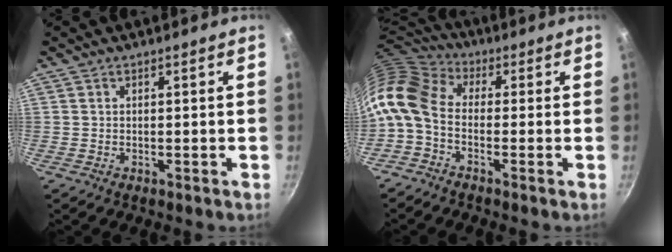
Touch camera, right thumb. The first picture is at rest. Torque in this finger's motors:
{"motor_torque": [0.04, 0.92, 1.86, -0.92, 0.66]}